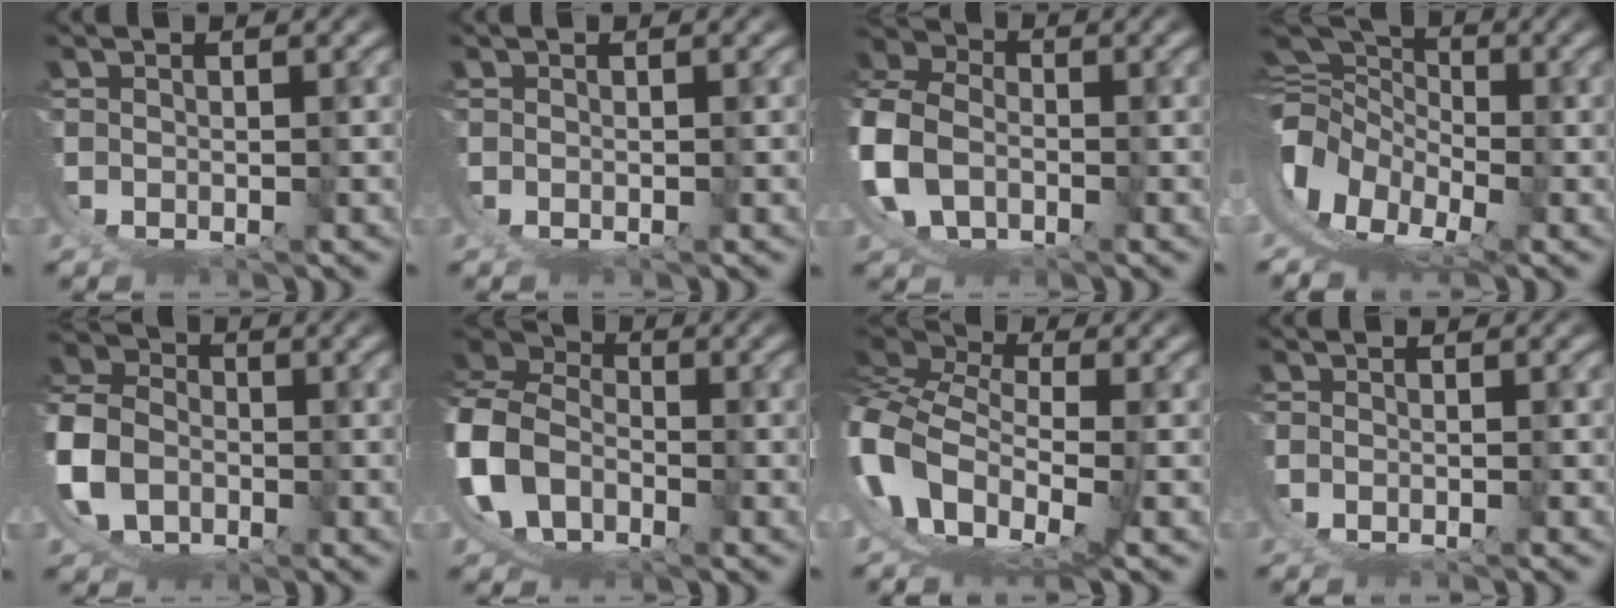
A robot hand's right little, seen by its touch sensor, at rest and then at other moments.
{"total": 0.0}
{"total": 8.6, "force": [0.8, 6.9, 5.1], "torque": [-0.133, -0.018, 0.011]}
{"total": 14.6, "force": [-0.1, 11.9, 8.5], "torque": [-0.203, -0.028, -0.011]}
{"total": 9.3, "force": [0.1, 7.8, 5.0], "torque": [-0.126, -0.029, 0.002]}
{"total": 14.2, "force": [0.2, 12.5, 6.8], "torque": [-0.196, -0.031, -0.006]}
{"total": 12.2, "force": [-0.2, 8.9, 8.3], "torque": [-0.201, -0.039, -0.005]}
{"total": 1.4, "force": [-1.2, 0.6, 0.3], "torque": [-0.004, -0.001, -0.019]}